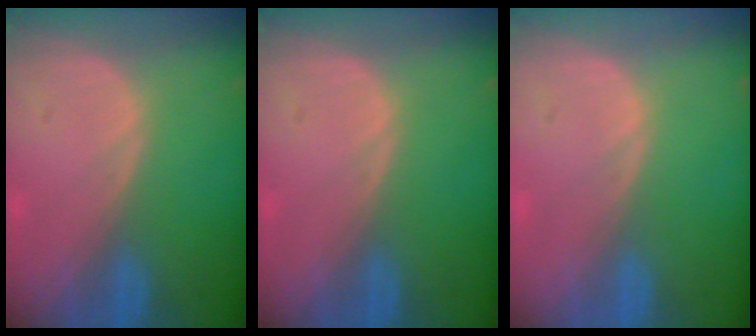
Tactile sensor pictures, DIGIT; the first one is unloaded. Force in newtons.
{"total": 0.0}
{"total": 0.0}